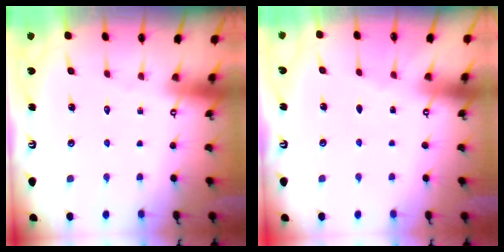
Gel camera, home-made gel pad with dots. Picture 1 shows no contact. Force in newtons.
{"total": 0.0}